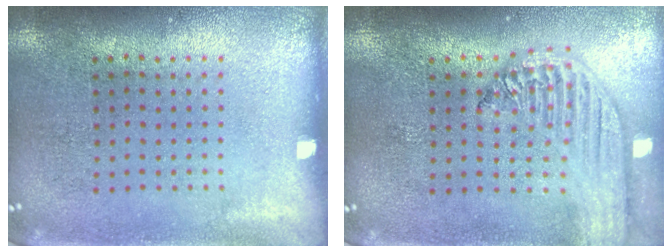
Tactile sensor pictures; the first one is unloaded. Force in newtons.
{"total": 2.5, "press": 2.1, "slide": 1.4}